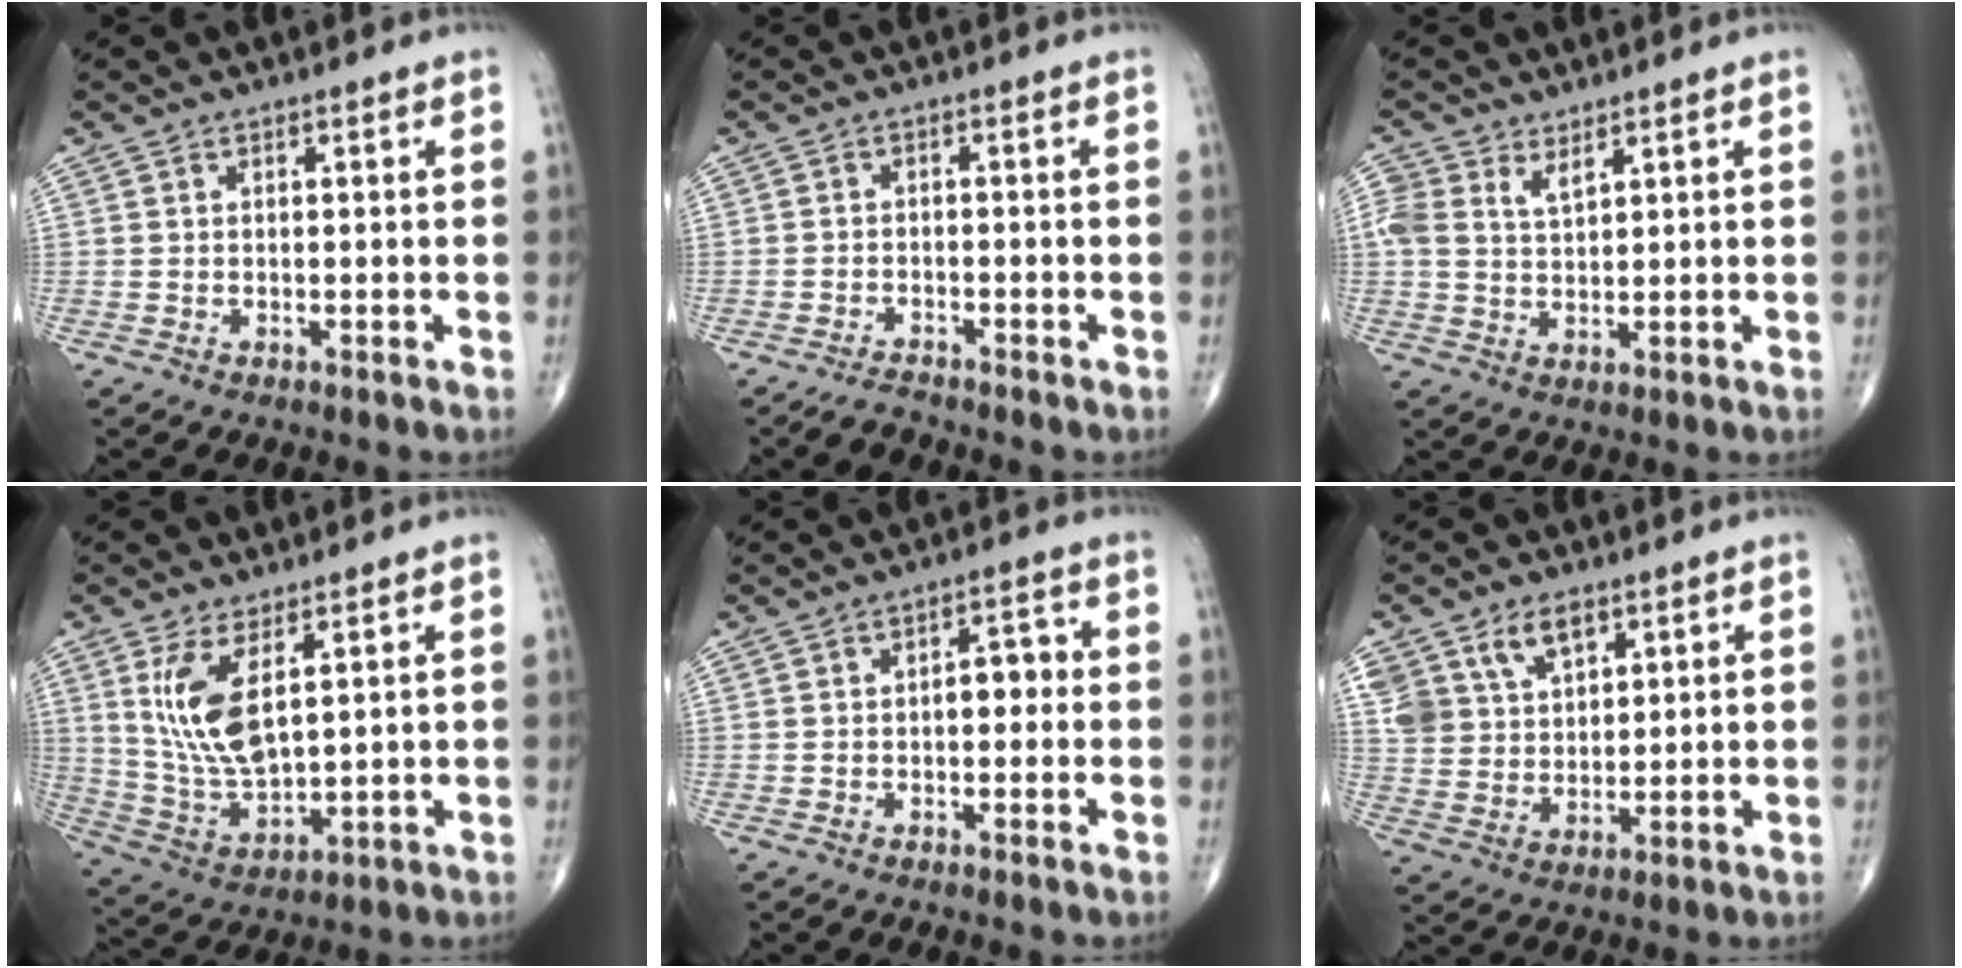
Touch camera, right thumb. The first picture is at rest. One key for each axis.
{"total": 2.0, "fx": -2.0, "fy": 0.2, "fz": 0.1, "tx": -0.007, "ty": 0.001, "tz": -0.038}
{"total": 4.7, "fx": 2.5, "fy": 2.7, "fz": 3.0, "tx": -0.053, "ty": -0.001, "tz": 0.053}
{"total": 11.3, "fx": 4.0, "fy": 4.8, "fz": 9.4, "tx": -0.188, "ty": -0.026, "tz": 0.095}
{"total": 4.0, "fx": -0.4, "fy": 2.3, "fz": 3.3, "tx": -0.029, "ty": 0.019, "tz": -0.012}
{"total": 9.5, "fx": 5.3, "fy": 6.1, "fz": 5.1, "tx": -0.076, "ty": -0.019, "tz": 0.108}